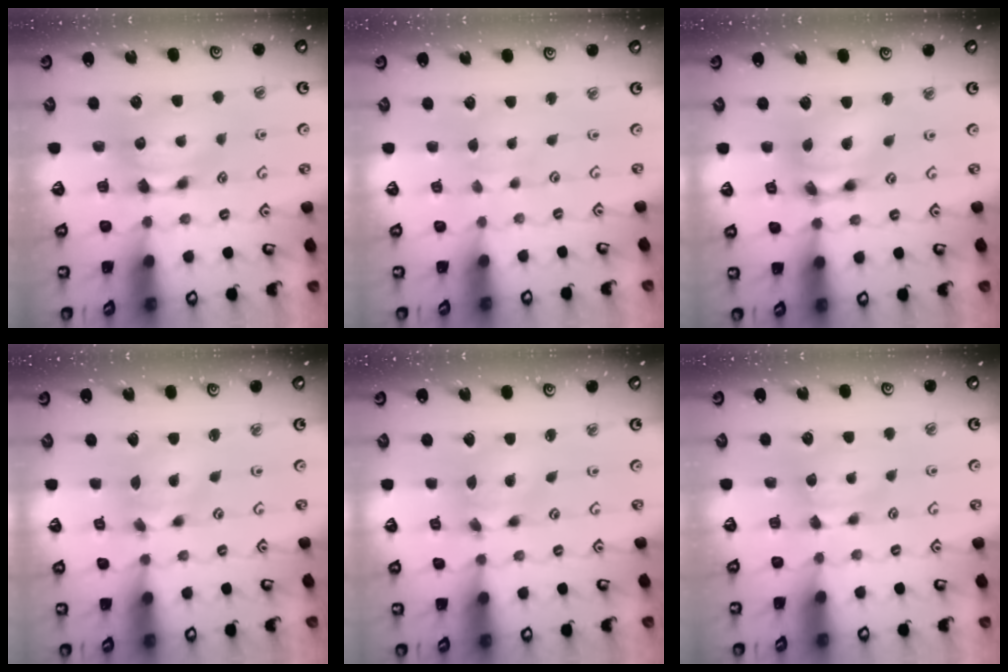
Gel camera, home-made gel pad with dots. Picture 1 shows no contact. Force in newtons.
{"total": 2.6, "press": 2.6, "slide": 0.2}
{"total": 5.3, "press": 4.7, "slide": 2.4}
{"total": 2.5, "press": 2.1, "slide": 1.5}
{"total": 2.5, "press": 2.1, "slide": 1.3}
{"total": 1.5, "press": 1.5, "slide": 0.2}